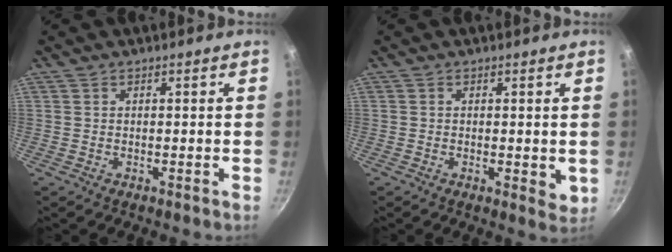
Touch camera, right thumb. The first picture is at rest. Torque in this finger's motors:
{"motor_torque": [-0.32, 0.23, -0.18, 0.03, -0.02]}